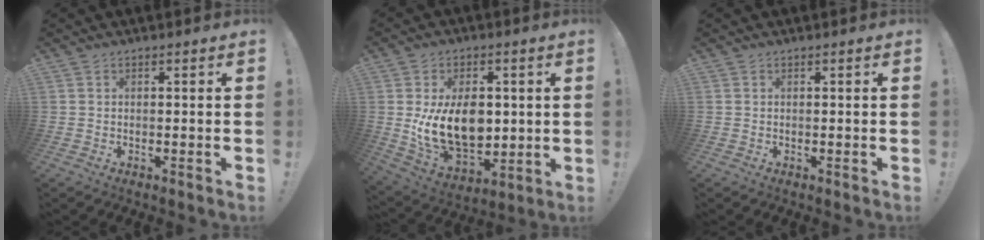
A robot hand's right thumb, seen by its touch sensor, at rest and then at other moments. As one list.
[{"total": 17.5, "force": [1.2, 12.7, 12.0], "torque": [-0.200, -0.027, 0.026]}, {"total": 0.0}]